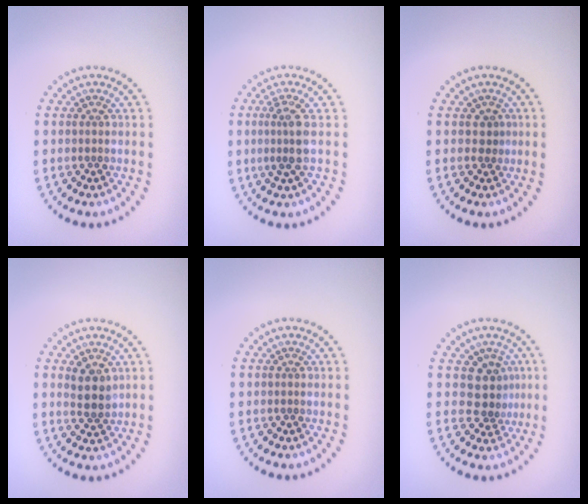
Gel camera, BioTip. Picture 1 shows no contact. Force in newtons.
{"total": 2.3, "press": 1.8, "slide": 1.5}
{"total": 1.0, "press": 0.8, "slide": 0.6}
{"total": 2.4, "press": 2.2, "slide": 1.0}
{"total": 0.0}
{"total": 2.8, "press": 2.2, "slide": 1.8}